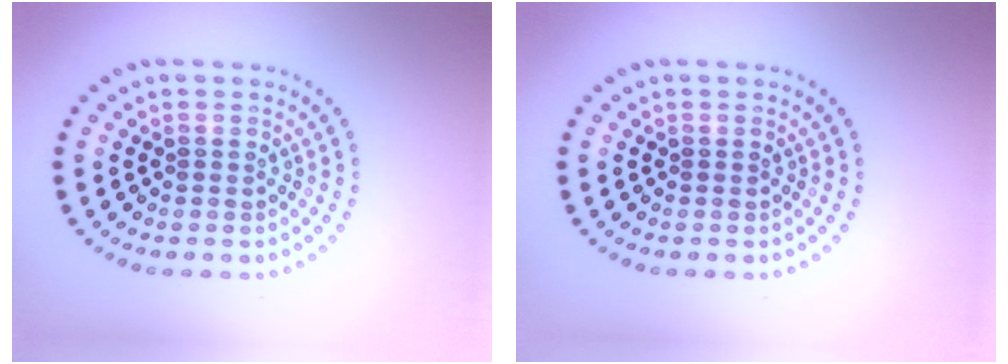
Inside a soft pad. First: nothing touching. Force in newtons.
{"total": 0.0}